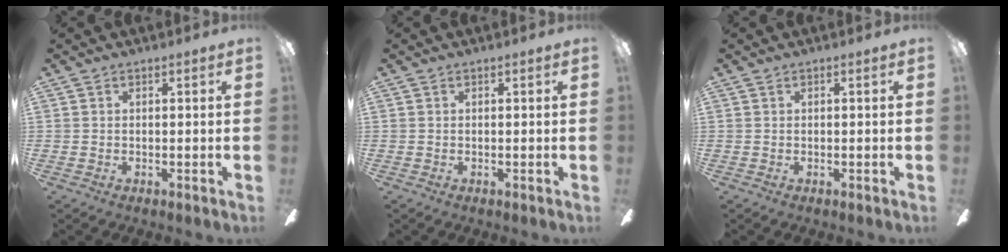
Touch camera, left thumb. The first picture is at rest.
{"total": 0.0}
{"total": 0.0}